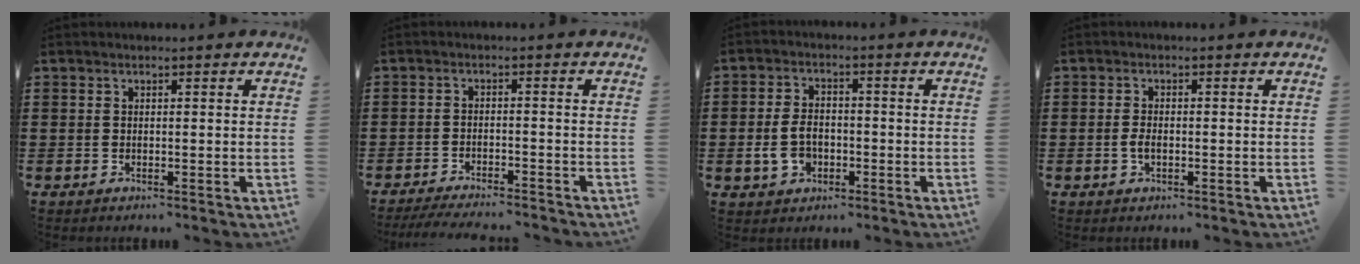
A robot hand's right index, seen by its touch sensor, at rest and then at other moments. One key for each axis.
{"total": 3.1, "fx": -3.0, "fy": -0.1, "fz": 0.5, "tx": -0.020, "ty": -0.006, "tz": -0.064}
{"total": 5.2, "fx": -1.5, "fy": 3.4, "fz": 3.7, "tx": -0.091, "ty": -0.001, "tz": -0.031}
{"total": 1.8, "fx": -0.5, "fy": 0.7, "fz": 1.6, "tx": -0.040, "ty": -0.007, "tz": -0.011}